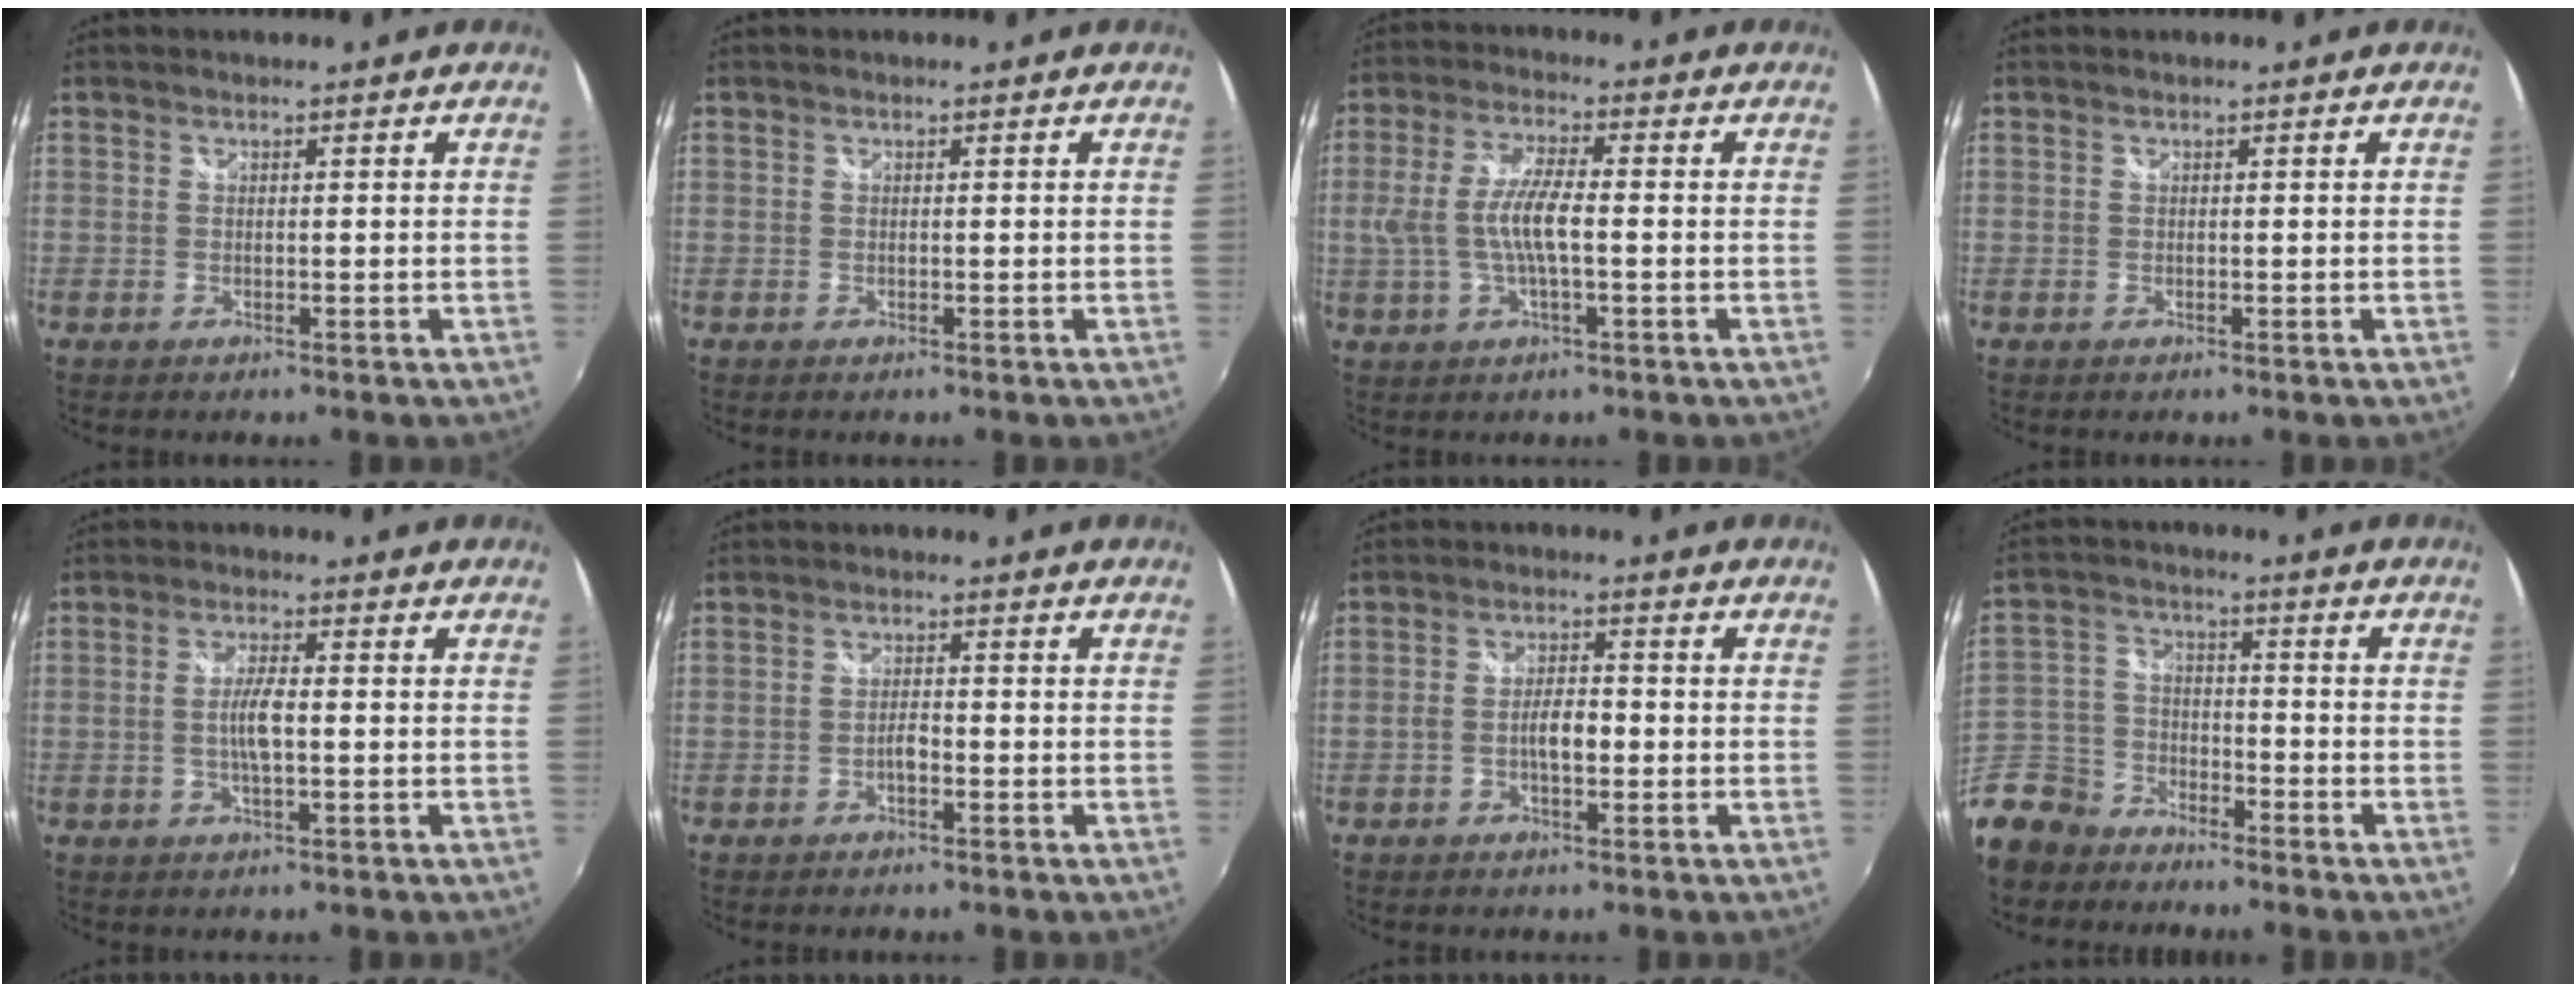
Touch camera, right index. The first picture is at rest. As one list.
[{"total": 0.0}, {"total": 8.7, "force": [-0.9, 2.1, 8.4], "torque": [-0.170, 0.000, -0.015]}, {"total": 0.0}, {"total": 4.5, "force": [-0.5, 1.0, 4.4], "torque": [-0.083, 0.000, -0.008]}, {"total": 1.7, "force": [-1.0, 0.5, 1.3], "torque": [-0.026, 0.003, -0.020]}, {"total": 4.1, "force": [-1.2, 1.4, 3.6], "torque": [-0.070, 0.005, -0.021]}, {"total": 14.4, "force": [-10.3, 8.8, 4.6], "torque": [-0.146, 0.008, -0.193]}]